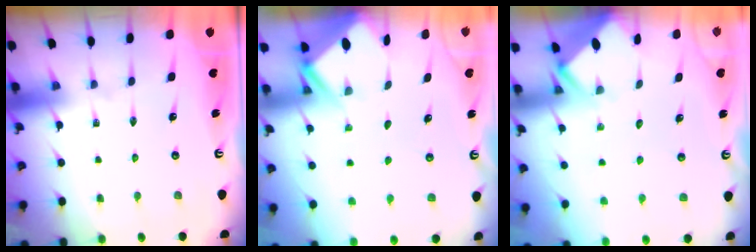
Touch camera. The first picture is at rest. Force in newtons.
{"total": 2.4, "press": 2.4, "slide": 0.1}
{"total": 3.6, "press": 3.6, "slide": 0.2}